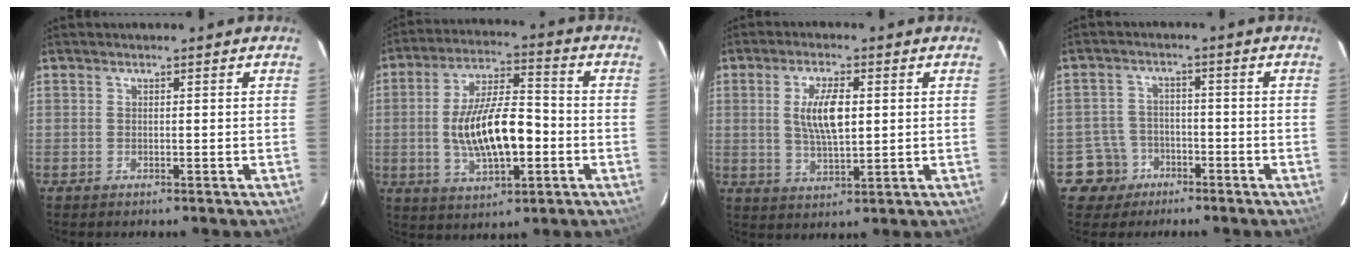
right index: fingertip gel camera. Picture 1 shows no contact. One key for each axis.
{"total": 14.8, "fx": -2.6, "fy": 5.8, "fz": 13.4, "tx": -0.254, "ty": 0.004, "tz": -0.038}
{"total": 7.9, "fx": 1.3, "fy": 3.1, "fz": 7.2, "tx": -0.134, "ty": 0.002, "tz": 0.028}
{"total": 6.0, "fx": -3.2, "fy": 5.0, "fz": -0.1, "tx": -0.017, "ty": 0.020, "tz": -0.053}